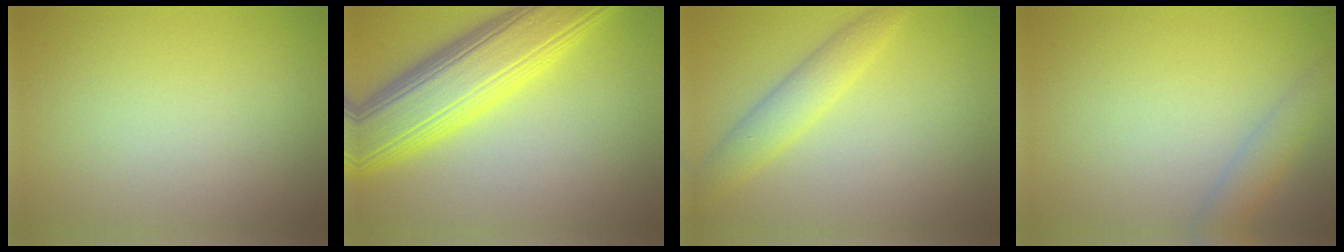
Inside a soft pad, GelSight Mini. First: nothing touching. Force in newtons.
{"total": 9.9, "press": 9.9, "slide": 0.2}
{"total": 3.1, "press": 3.1, "slide": 0.2}
{"total": 2.3, "press": 2.3, "slide": 0.1}